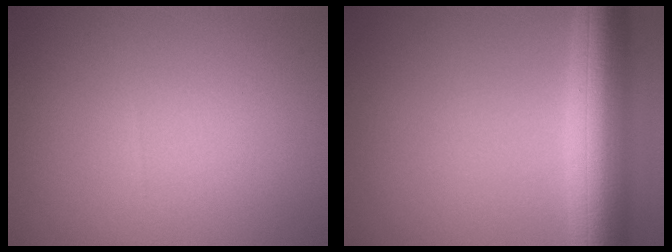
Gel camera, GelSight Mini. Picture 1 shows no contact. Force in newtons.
{"total": 8.8, "press": 8.8, "slide": 0.4}